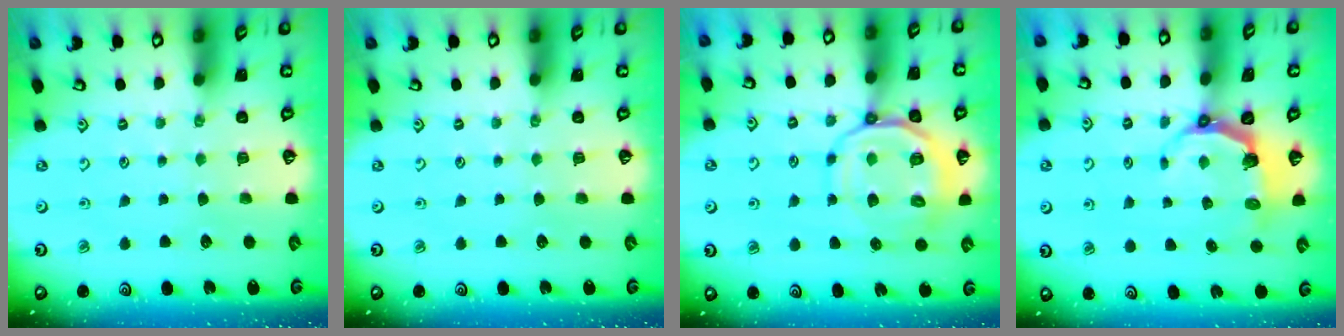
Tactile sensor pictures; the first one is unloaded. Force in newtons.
{"total": 0.0}
{"total": 12.5, "press": 12.3, "slide": 1.9}
{"total": 5.6, "press": 4.0, "slide": 4.0}